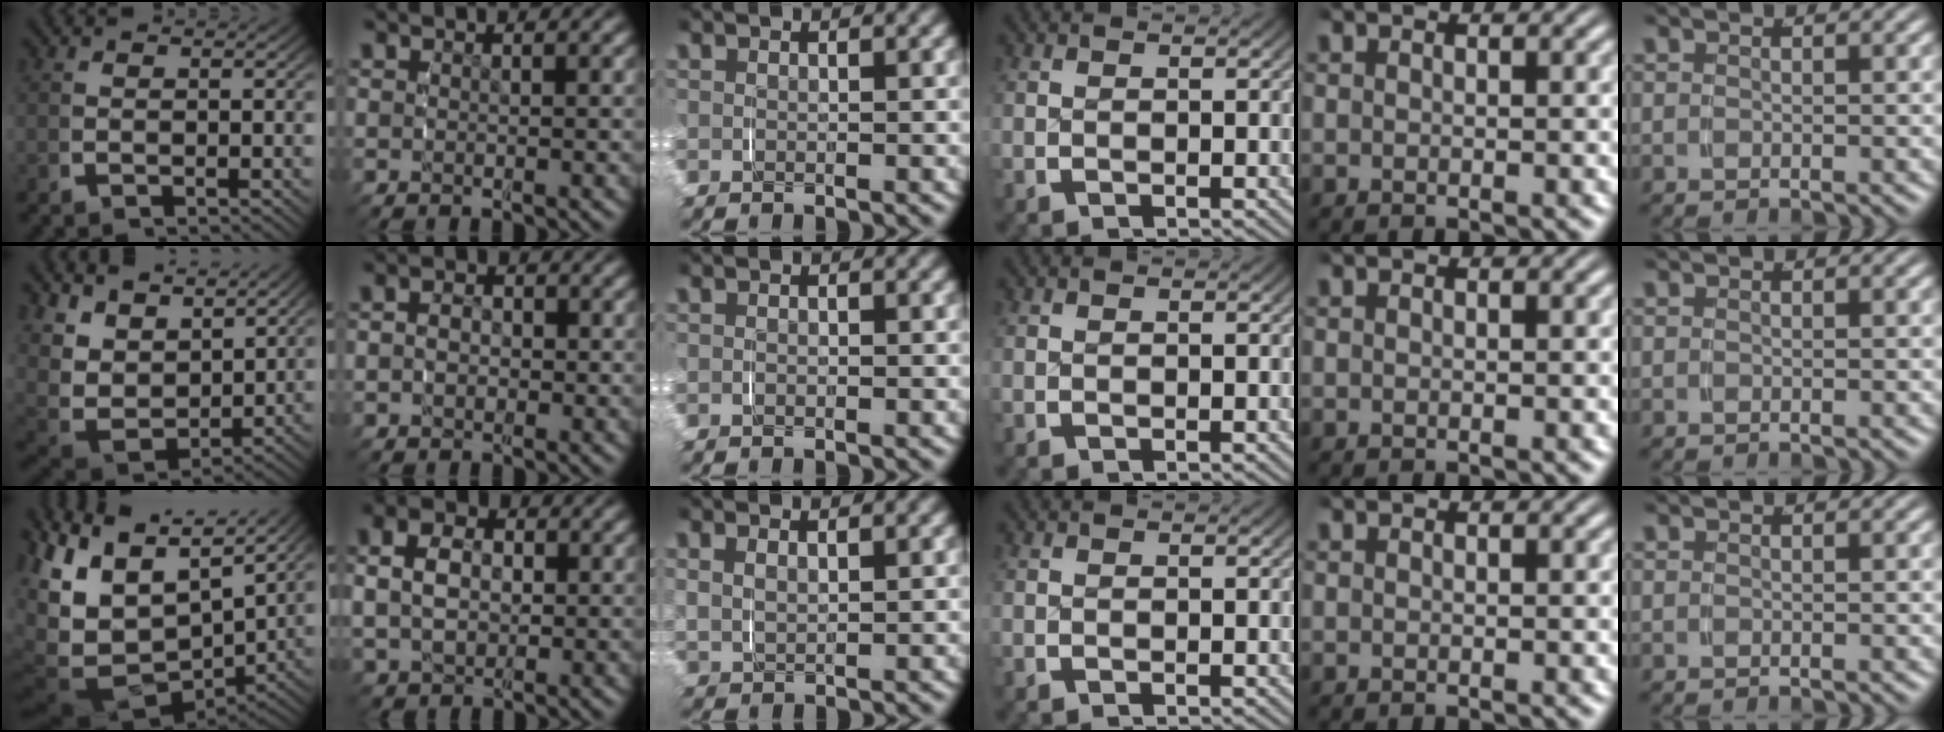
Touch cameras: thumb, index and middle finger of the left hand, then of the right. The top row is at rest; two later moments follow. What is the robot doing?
{"motion": "grasp_and_lifting", "object": "scarf"}